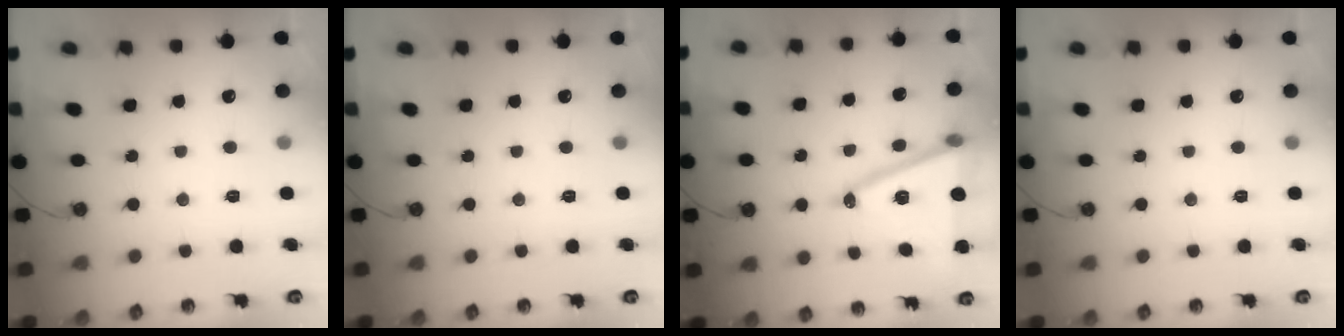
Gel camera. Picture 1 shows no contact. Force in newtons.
{"total": 0.0}
{"total": 17.4, "press": 16.9, "slide": 3.8}
{"total": 0.0}